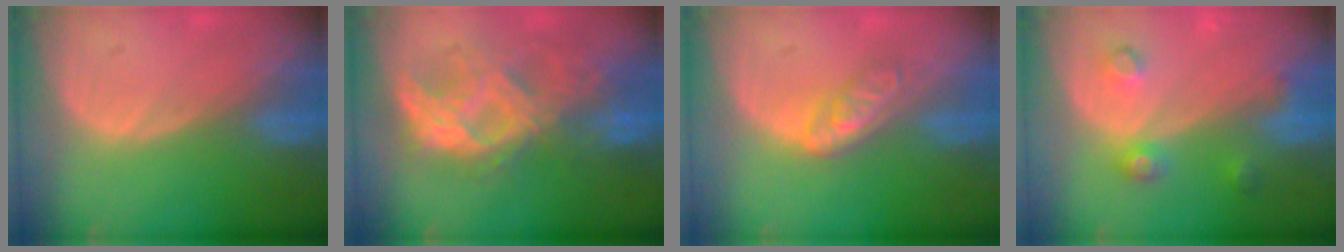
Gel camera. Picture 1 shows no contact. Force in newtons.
{"total": 9.0, "press": 8.7, "slide": 2.5}
{"total": 4.7, "press": 3.9, "slide": 2.5}
{"total": 3.9, "press": 3.9, "slide": 0.1}